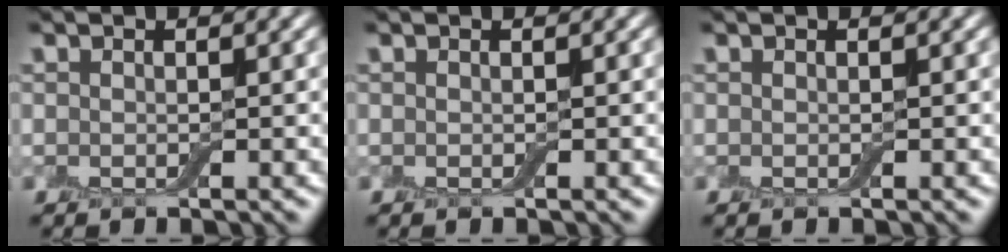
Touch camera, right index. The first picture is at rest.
{"total": 0.0}
{"total": 0.0}